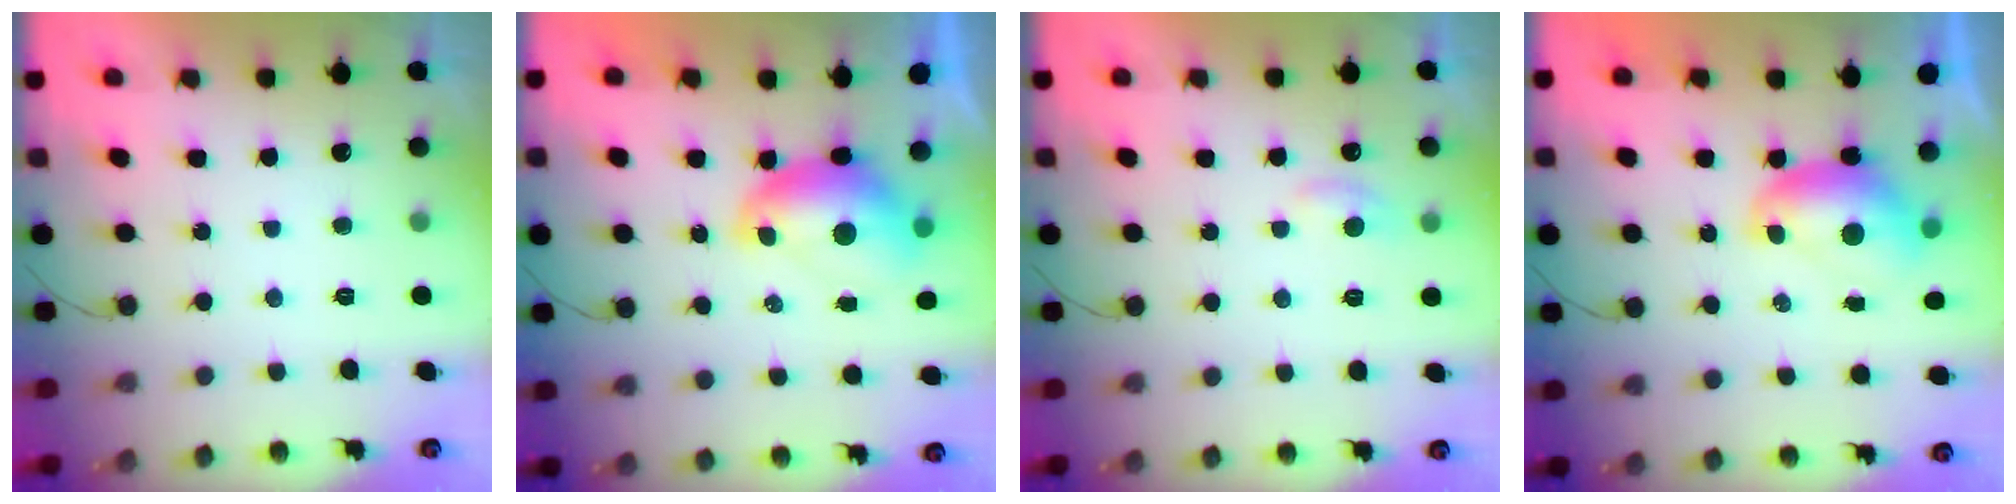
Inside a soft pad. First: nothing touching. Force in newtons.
{"total": 9.2, "press": 9.1, "slide": 0.9}
{"total": 5.4, "press": 5.4, "slide": 0.6}
{"total": 8.0, "press": 8.0, "slide": 0.3}